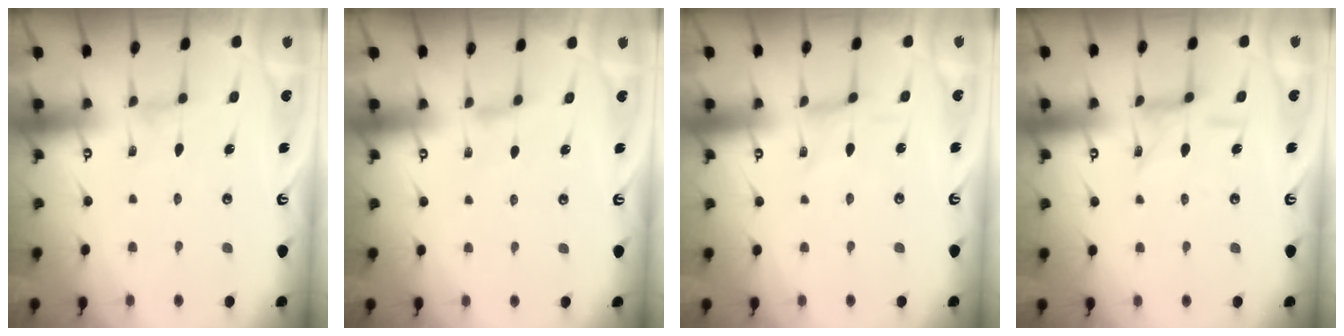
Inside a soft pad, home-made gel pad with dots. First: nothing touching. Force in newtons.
{"total": 2.2, "press": 2.2, "slide": 0.5}
{"total": 0.5, "press": 0.5, "slide": 0.0}
{"total": 6.7, "press": 6.7, "slide": 0.4}